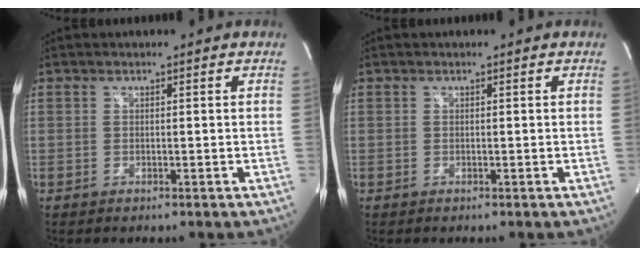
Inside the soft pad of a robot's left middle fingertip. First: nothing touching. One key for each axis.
{"total": 0.0}